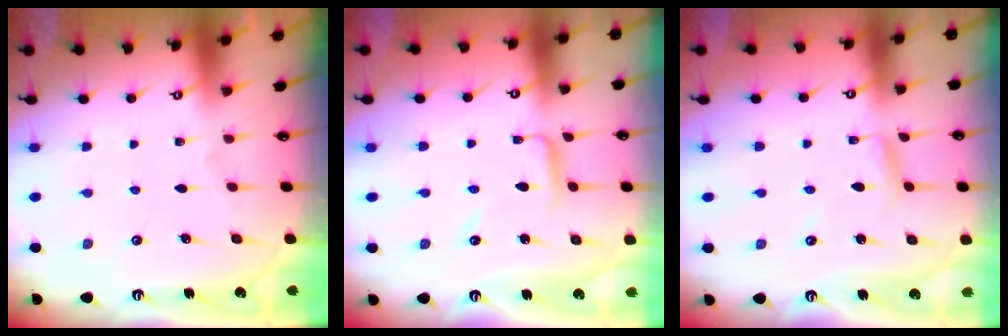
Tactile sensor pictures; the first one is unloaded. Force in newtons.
{"total": 5.5, "press": 5.5, "slide": 0.4}
{"total": 2.8, "press": 2.8, "slide": 0.2}